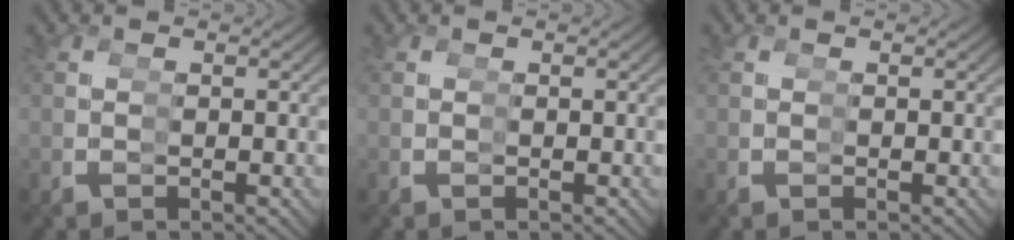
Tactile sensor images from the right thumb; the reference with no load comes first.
{"total": 0.0}
{"total": 0.0}